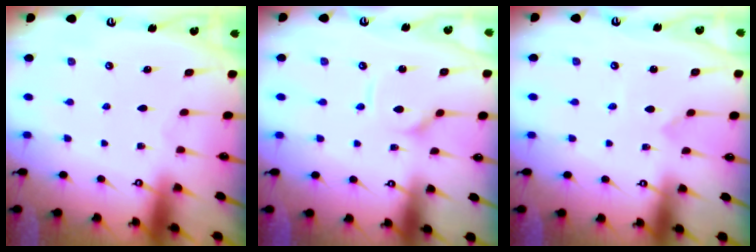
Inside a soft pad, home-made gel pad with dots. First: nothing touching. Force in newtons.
{"total": 3.2, "press": 3.2, "slide": 0.1}
{"total": 0.6, "press": 0.6, "slide": 0.0}